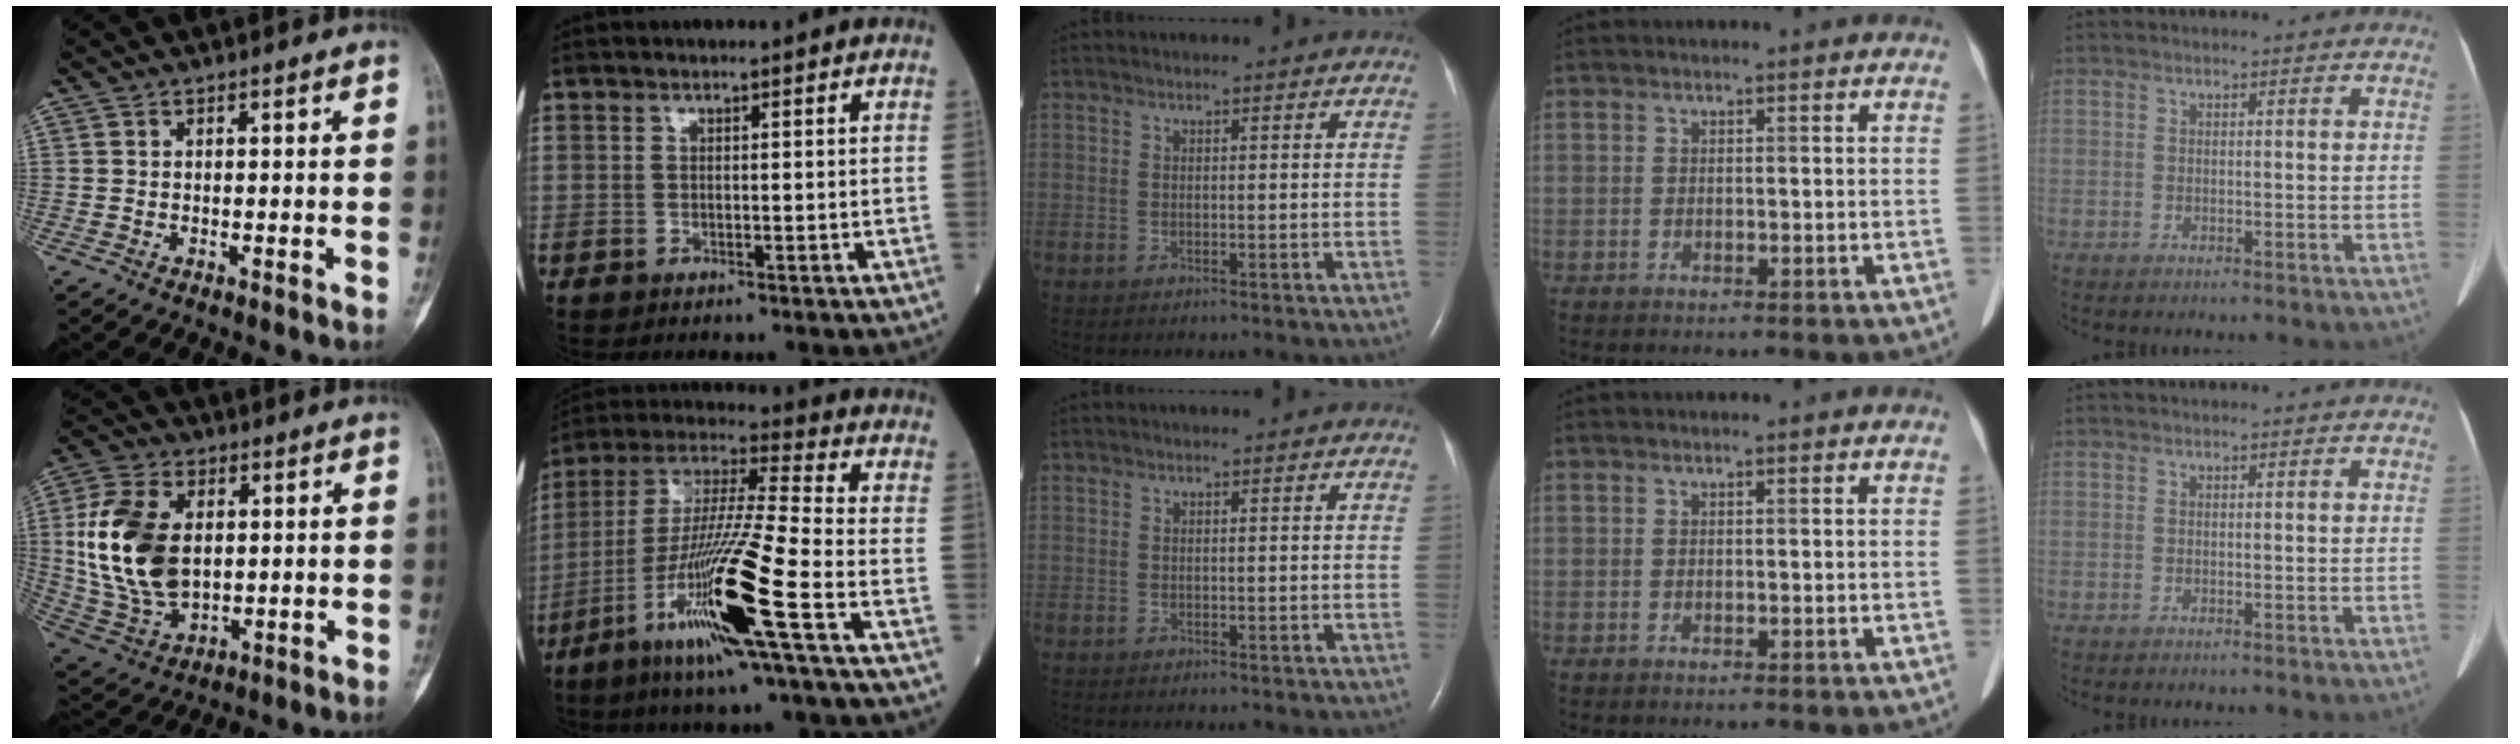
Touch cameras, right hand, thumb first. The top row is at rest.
{"thumb": {"total": 17.8, "force": [2.2, 11.3, 13.6], "torque": [-0.265, -0.010, 0.052]}, "index": {"total": 18.1, "force": [-7.7, -0.6, 16.4], "torque": [-0.344, -0.030, -0.151]}}